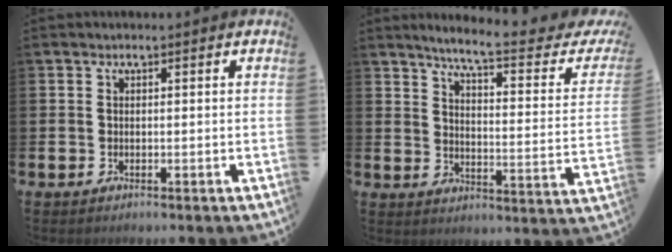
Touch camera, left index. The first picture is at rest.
{"total": 7.0, "force": [5.9, 0.3, 3.8], "torque": [-0.083, -0.043, 0.088]}